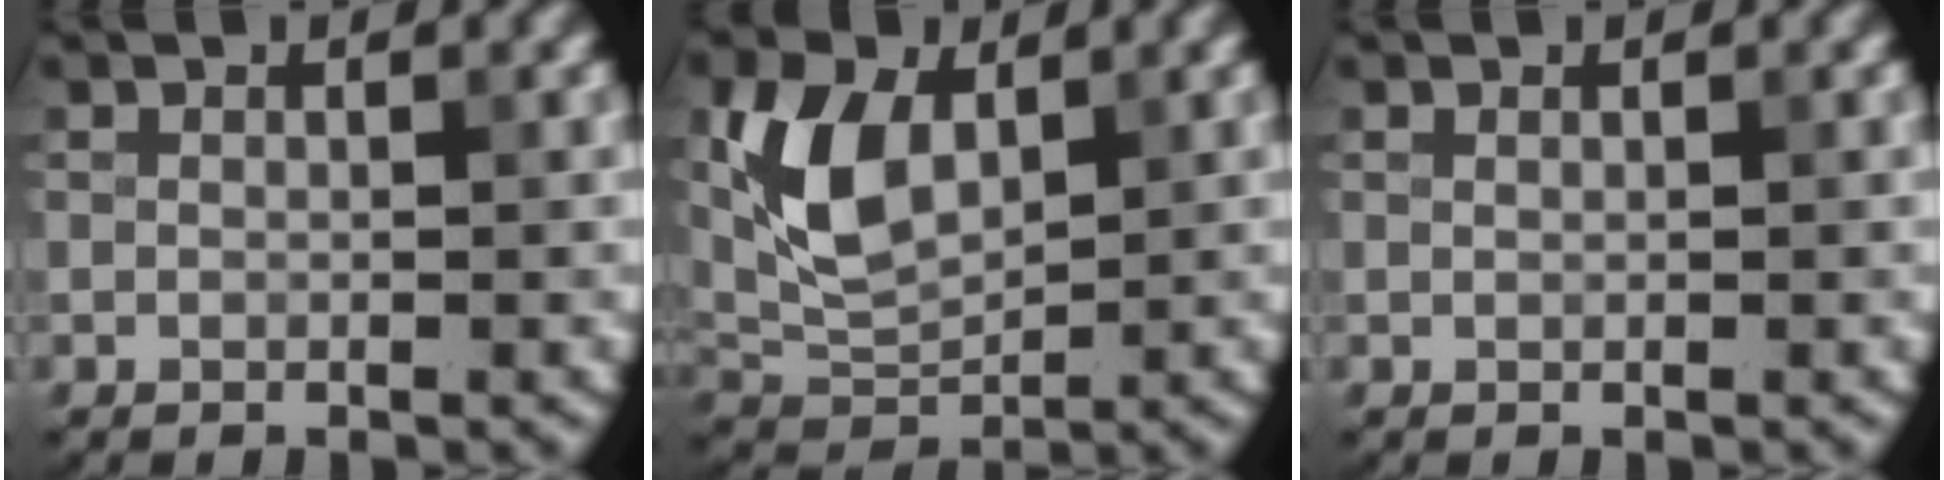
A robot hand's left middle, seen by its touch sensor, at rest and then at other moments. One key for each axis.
{"total": 6.6, "fx": 1.9, "fy": 4.0, "fz": 4.8, "tx": -0.105, "ty": 0.004, "tz": 0.039}
{"total": 0.0}